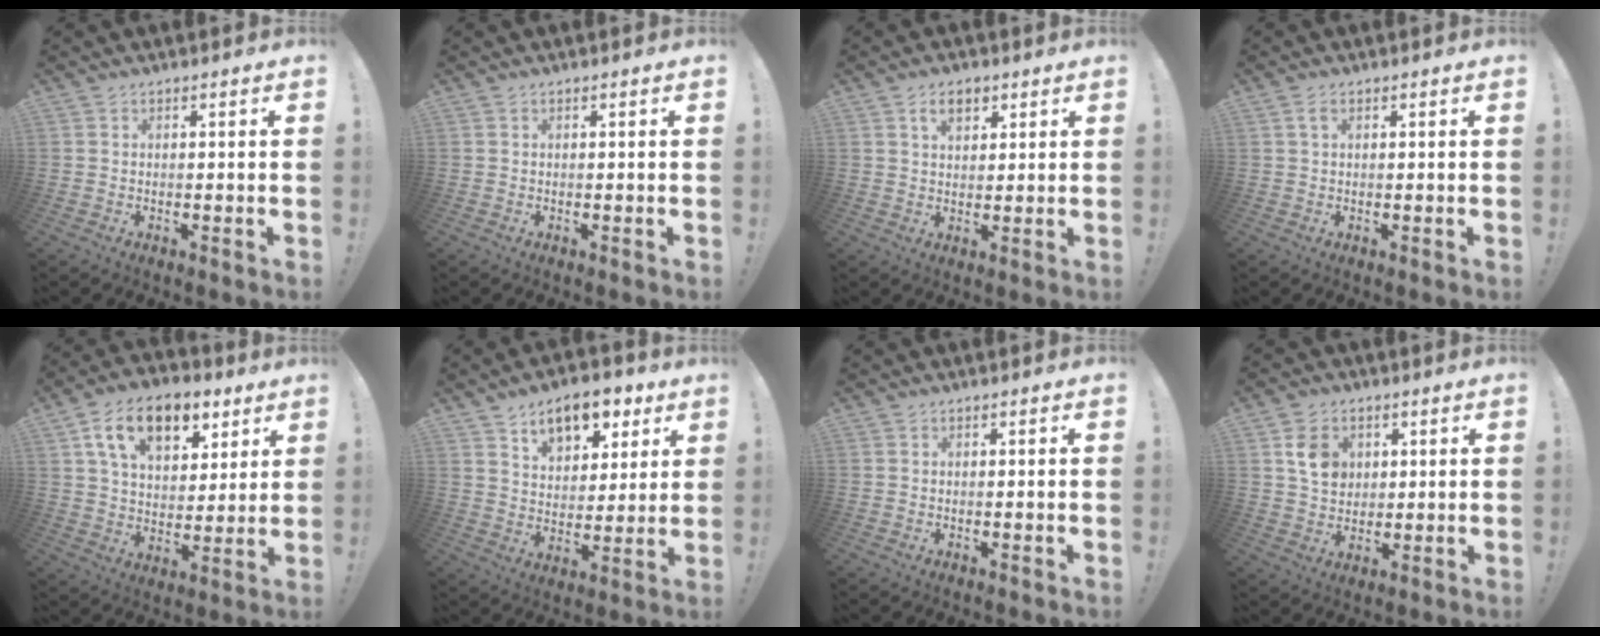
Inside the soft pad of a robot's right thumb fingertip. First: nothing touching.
{"total": 0.0}
{"total": 5.3, "force": [2.6, 3.2, 3.2], "torque": [-0.044, -0.001, 0.045]}
{"total": 2.2, "force": [1.1, 1.1, 1.6], "torque": [-0.026, 0.001, 0.019]}
{"total": 16.7, "force": [8.4, 10.3, 10.1], "torque": [-0.158, -0.029, 0.152]}
{"total": 11.9, "force": [7.3, 6.9, 6.4], "torque": [-0.090, -0.039, 0.131]}
{"total": 0.0}
{"total": 8.6, "force": [3.0, 7.0, 3.9], "torque": [-0.048, -0.004, 0.058]}